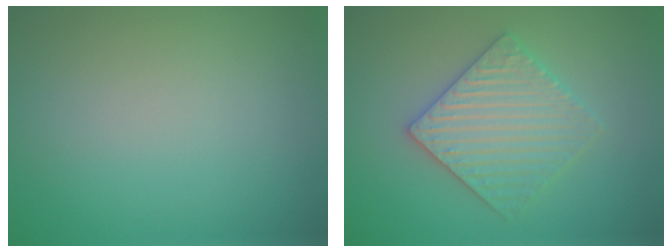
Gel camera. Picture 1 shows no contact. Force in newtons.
{"total": 3.9, "press": 3.8, "slide": 0.7}